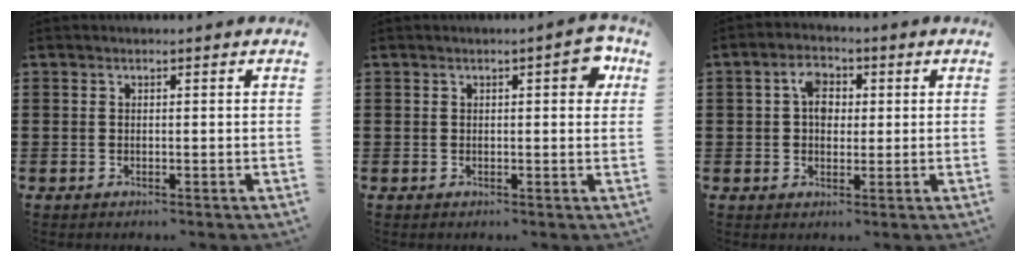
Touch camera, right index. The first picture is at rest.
{"total": 3.3, "force": [0.9, 0.9, 3.0], "torque": [-0.037, -0.004, 0.009]}
{"total": 4.7, "force": [1.0, 3.3, 3.2], "torque": [-0.065, 0.011, 0.013]}